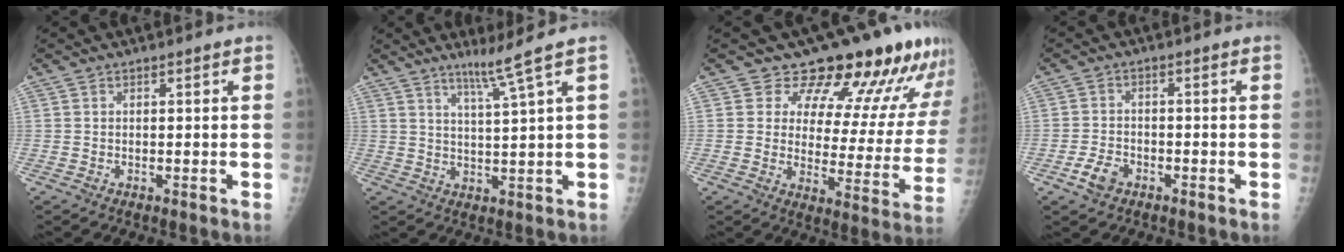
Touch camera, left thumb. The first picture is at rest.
{"total": 5.5, "force": [3.5, -1.7, 3.9], "torque": [-0.072, -0.033, 0.070]}
{"total": 18.7, "force": [15.4, 7.5, 7.7], "torque": [-0.040, -0.096, 0.178]}
{"total": 4.3, "force": [-2.4, 2.8, 2.2], "torque": [-0.037, 0.012, -0.044]}